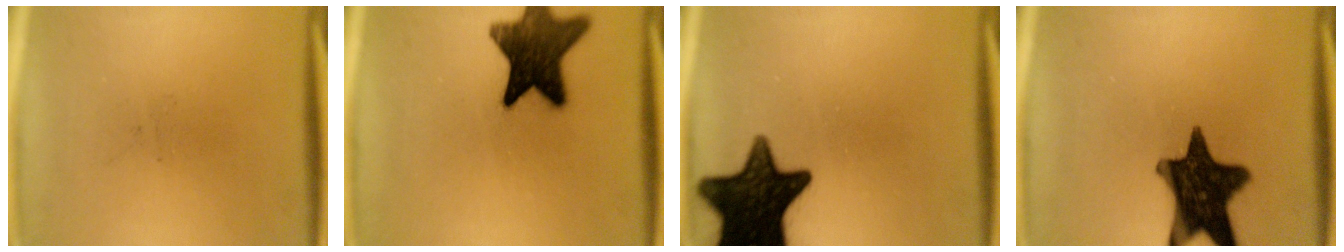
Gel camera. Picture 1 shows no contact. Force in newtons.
{"total": 14.9}
{"total": 16.5}
{"total": 15.1}